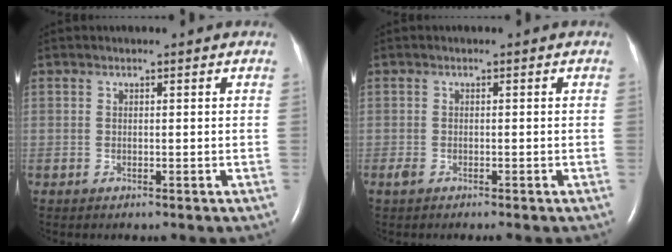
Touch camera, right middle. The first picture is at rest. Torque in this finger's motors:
{"motor_torque": [-0.07, -0.06, 0.00, 0.01]}